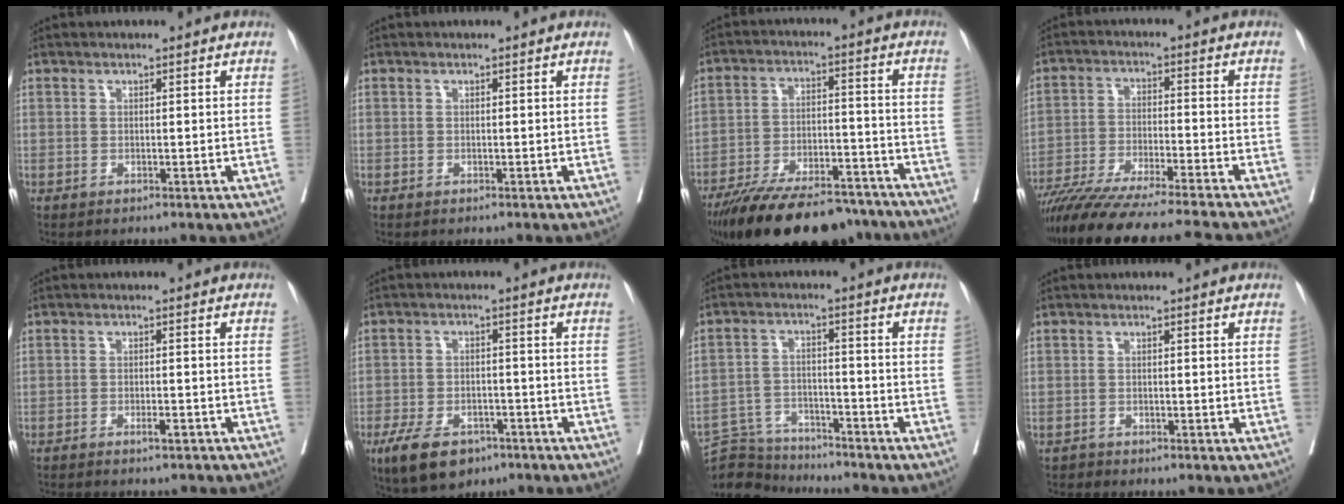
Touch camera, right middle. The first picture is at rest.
{"total": 0.0}
{"total": 21.7, "force": [-18.0, 6.6, 10.2], "torque": [-0.162, -0.008, -0.273]}
{"total": 19.0, "force": [-16.7, -0.7, 9.1], "torque": [-0.158, -0.048, -0.271]}
{"total": 3.8, "force": [-3.2, 0.7, 1.9], "torque": [-0.028, -0.003, -0.040]}
{"total": 8.9, "force": [-5.7, 4.7, 5.0], "torque": [-0.091, -0.002, -0.090]}
{"total": 8.9, "force": [-8.8, 1.6, 0.0], "torque": [-0.001, 0.017, -0.153]}
{"total": 0.8, "force": [-0.8, 0.2, -0.3], "torque": [0.000, -0.001, -0.017]}